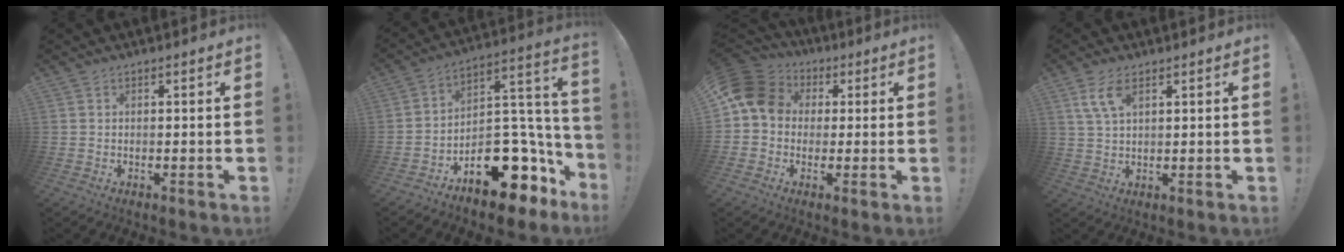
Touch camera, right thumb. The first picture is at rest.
{"total": 18.2, "force": [-11.0, 10.2, 10.4], "torque": [-0.094, 0.063, -0.171]}
{"total": 12.6, "force": [2.6, 10.1, 6.9], "torque": [-0.119, 0.008, 0.056]}
{"total": 6.2, "force": [2.9, 2.6, 4.8], "torque": [-0.096, -0.003, 0.052]}